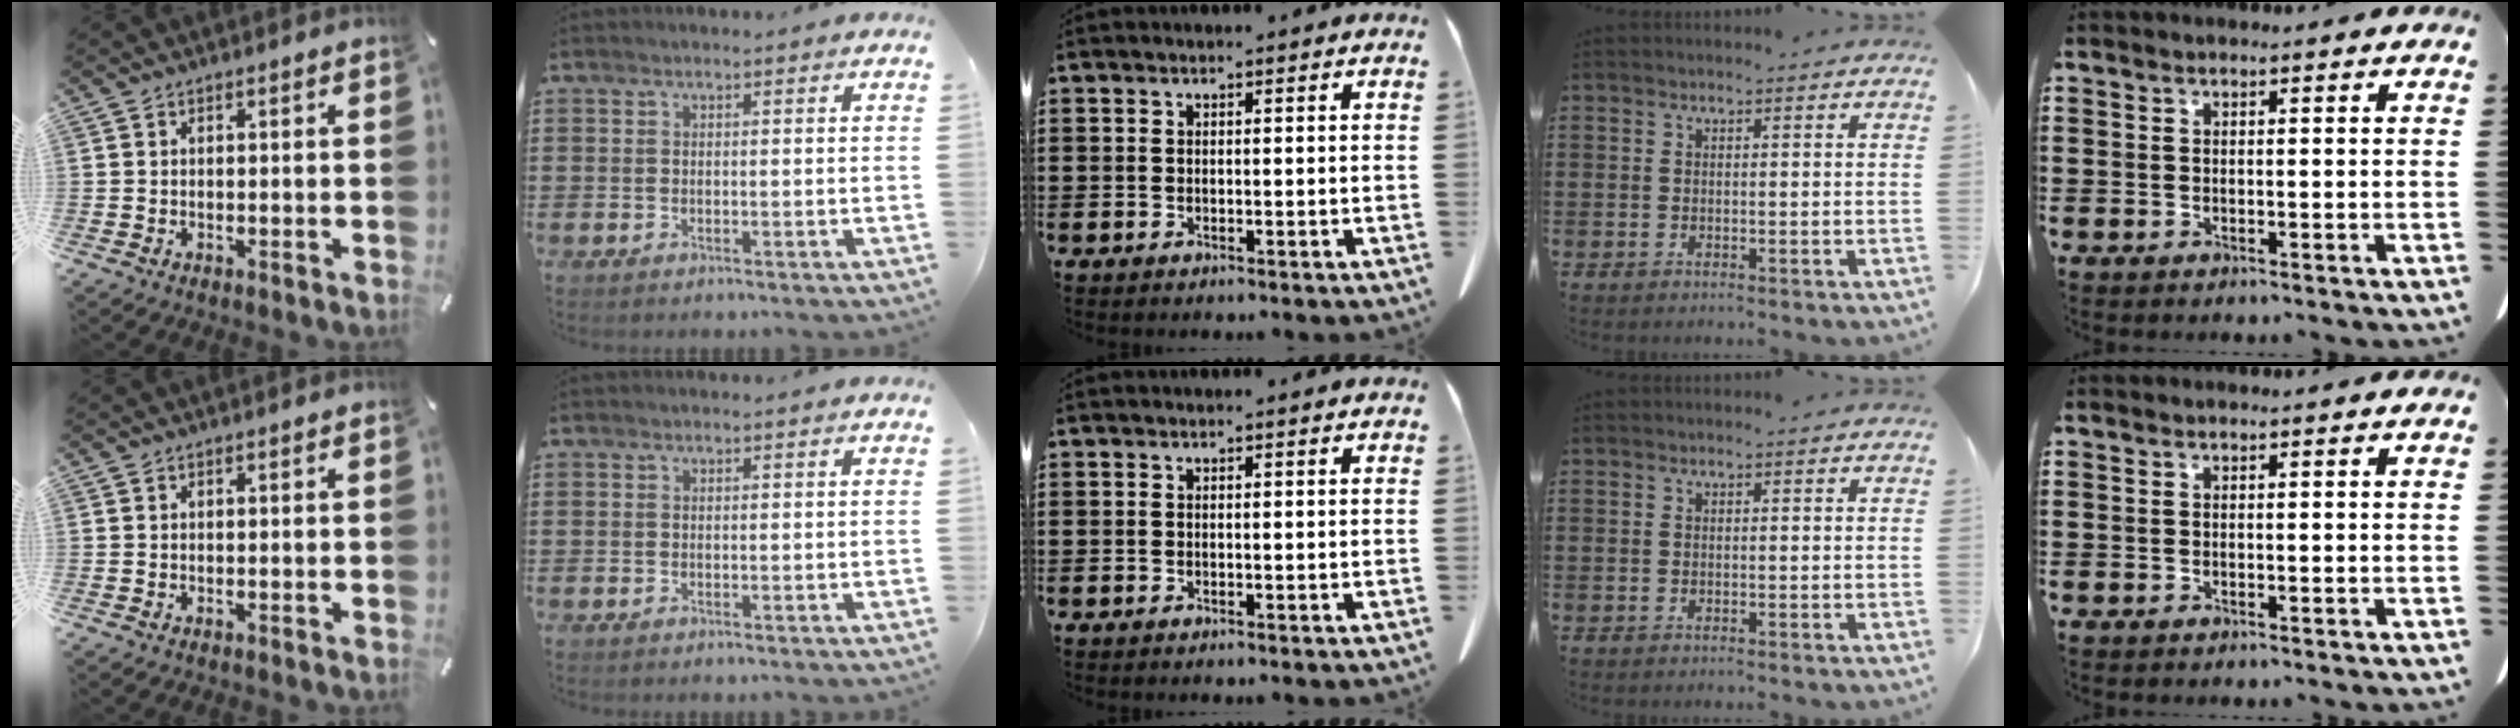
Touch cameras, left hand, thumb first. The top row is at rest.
{}